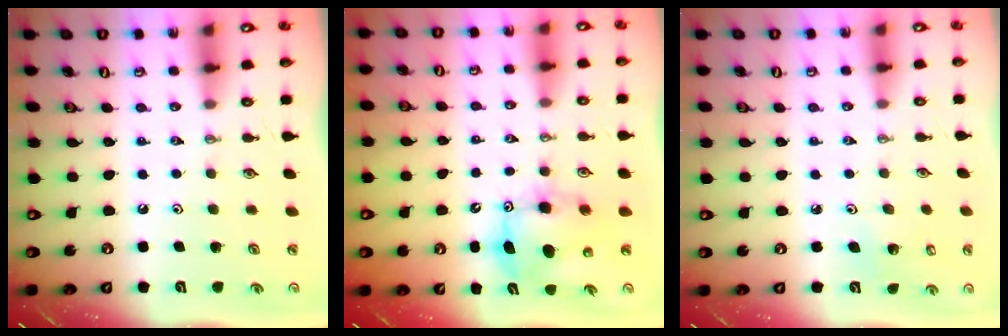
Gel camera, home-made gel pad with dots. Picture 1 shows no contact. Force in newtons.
{"total": 8.5, "press": 8.2, "slide": 2.1}
{"total": 3.0, "press": 2.9, "slide": 0.5}